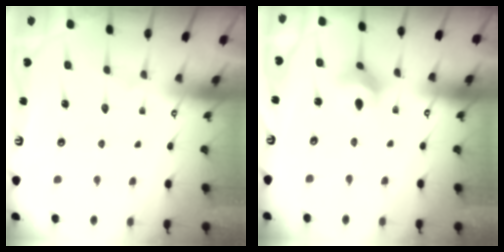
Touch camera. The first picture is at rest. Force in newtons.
{"total": 4.2, "press": 4.2, "slide": 0.5}